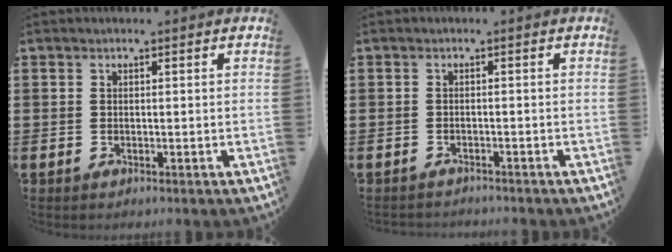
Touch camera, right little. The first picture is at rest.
{"total": 0.9, "force": [-0.9, 0.0, -0.1], "torque": [0.000, 0.002, -0.020]}